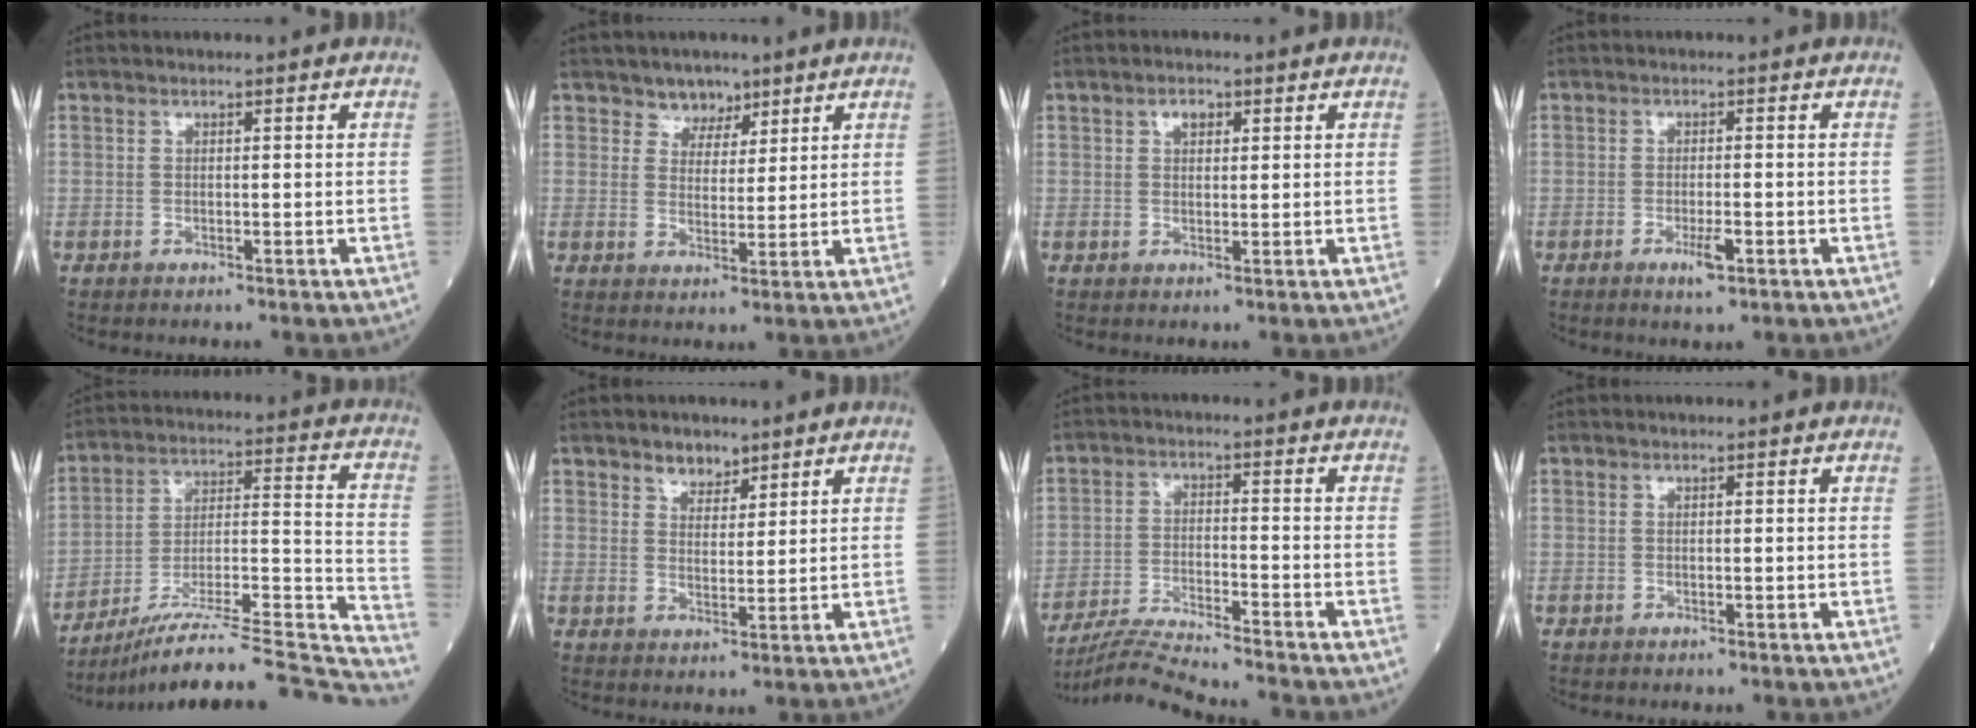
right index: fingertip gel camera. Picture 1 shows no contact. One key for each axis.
{"total": 3.7, "fx": 2.8, "fy": 2.4, "fz": 0.5, "tx": -0.001, "ty": 0.001, "tz": 0.045}
{"total": 2.0, "fx": 0.9, "fy": 1.2, "fz": 1.3, "tx": -0.022, "ty": 0.004, "tz": 0.015}
{"total": 2.6, "fx": -1.2, "fy": 0.5, "fz": 2.3, "tx": -0.038, "ty": -0.003, "tz": -0.018}
{"total": 27.5, "fx": -25.4, "fy": -0.4, "fz": 10.5, "tx": -0.102, "ty": -0.004, "tz": -0.375}
{"total": 3.5, "fx": 2.7, "fy": 1.9, "fz": 1.1, "tx": -0.017, "ty": 0.000, "tz": 0.048}
{"total": 8.7, "fx": -8.2, "fy": -1.4, "fz": 2.4, "tx": -0.041, "ty": -0.018, "tz": -0.147}
{"total": 0.0}